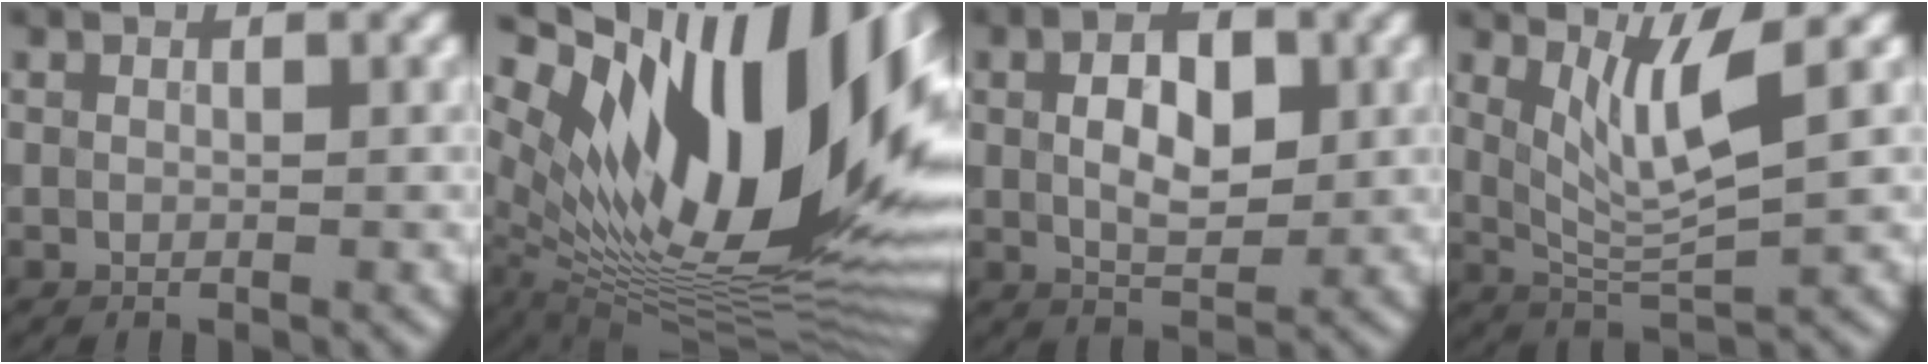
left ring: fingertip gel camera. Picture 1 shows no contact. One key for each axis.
{"total": 20.0, "fx": 6.6, "fy": 9.2, "fz": 16.5, "tx": -0.258, "ty": 0.024, "tz": 0.106}
{"total": 5.3, "fx": 0.9, "fy": 2.9, "fz": 4.3, "tx": -0.074, "ty": 0.003, "tz": 0.013}
{"total": 5.0, "fx": 2.0, "fy": 0.8, "fz": 4.5, "tx": -0.095, "ty": -0.010, "tz": 0.047}